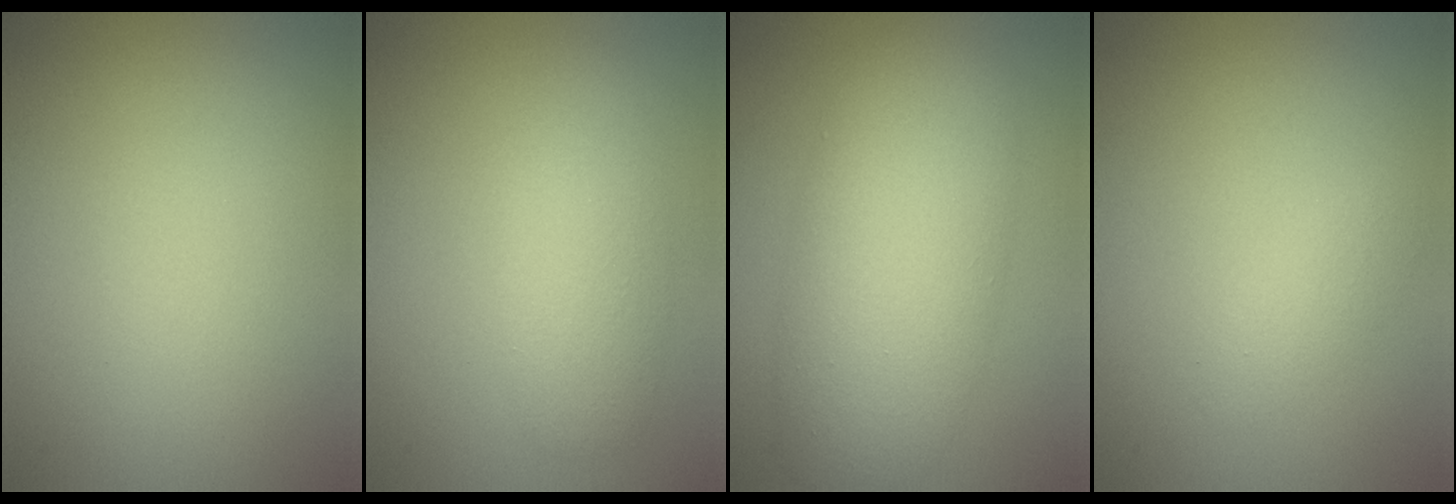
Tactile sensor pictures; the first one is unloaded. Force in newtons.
{"total": 3.4, "press": 3.4, "slide": 0.0}
{"total": 7.9, "press": 7.9, "slide": 0.2}
{"total": 1.1, "press": 1.1, "slide": 0.1}